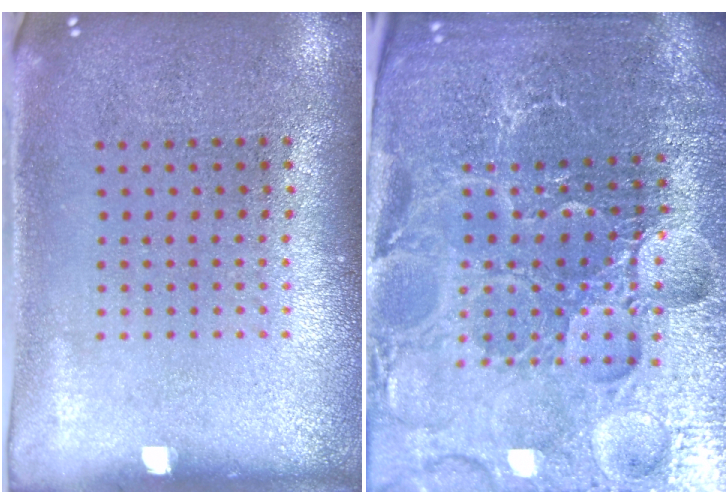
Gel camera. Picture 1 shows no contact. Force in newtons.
{"total": 5.3, "press": 5.0, "slide": 1.7}